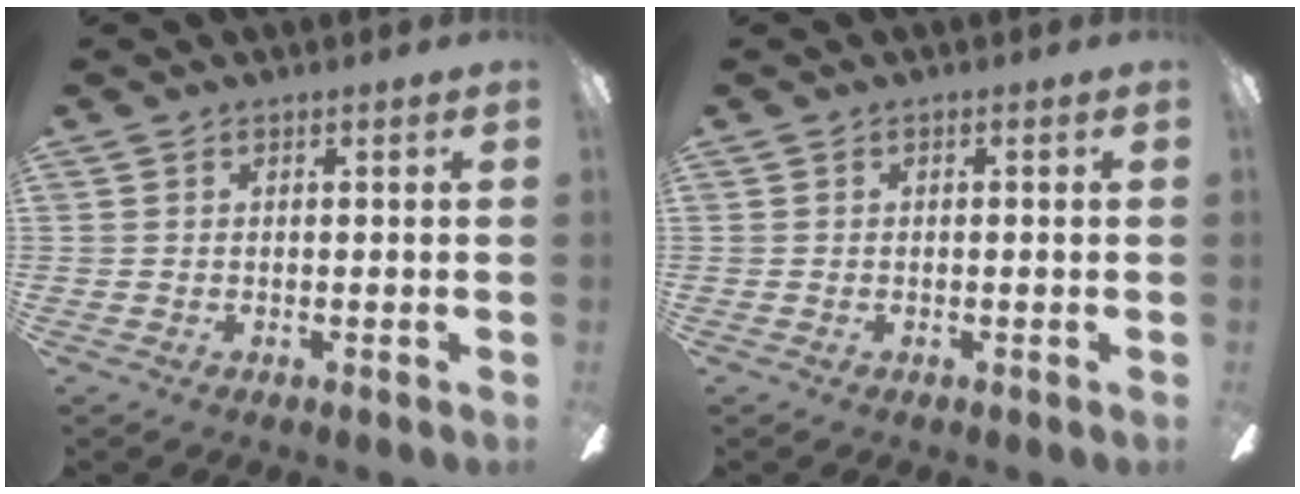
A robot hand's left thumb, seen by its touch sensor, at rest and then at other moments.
{"total": 0.0}